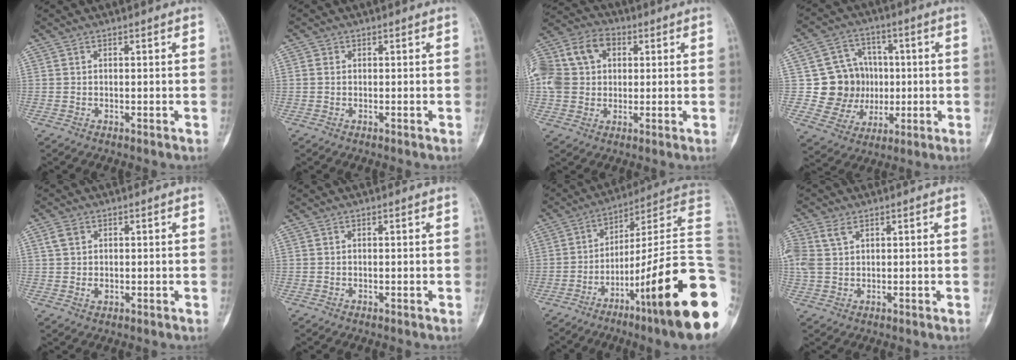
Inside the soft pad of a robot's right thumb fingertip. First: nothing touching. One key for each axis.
{"total": 0.8, "fx": 0.1, "fy": 0.7, "fz": 0.3, "tx": -0.001, "ty": 0.001, "tz": -0.001}
{"total": 18.2, "fx": 4.0, "fy": 14.0, "fz": 10.9, "tx": -0.237, "ty": 0.044, "tz": 0.071}
{"total": 12.8, "fx": 0.5, "fy": 11.9, "fz": 4.7, "tx": -0.016, "ty": 0.015, "tz": 0.022}
{"total": 3.5, "fx": 0.8, "fy": 2.7, "fz": 2.1, "tx": -0.037, "ty": 0.002, "tz": 0.017}
{"total": 0.0}
{"total": 27.6, "fx": -9.9, "fy": 3.3, "fz": 25.5, "tx": -0.291, "ty": 0.059, "tz": -0.149}
{"total": 5.4, "fx": 2.4, "fy": 3.4, "fz": 3.5, "tx": -0.092, "ty": 0.010, "tz": 0.056}